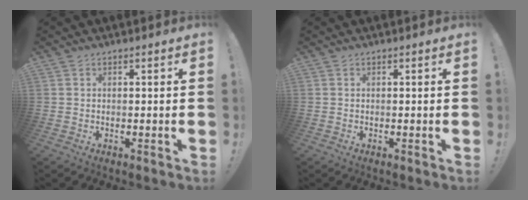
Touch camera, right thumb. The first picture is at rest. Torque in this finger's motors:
{"motor_torque": [0.00, 0.00, -0.01, 0.02, 0.00]}